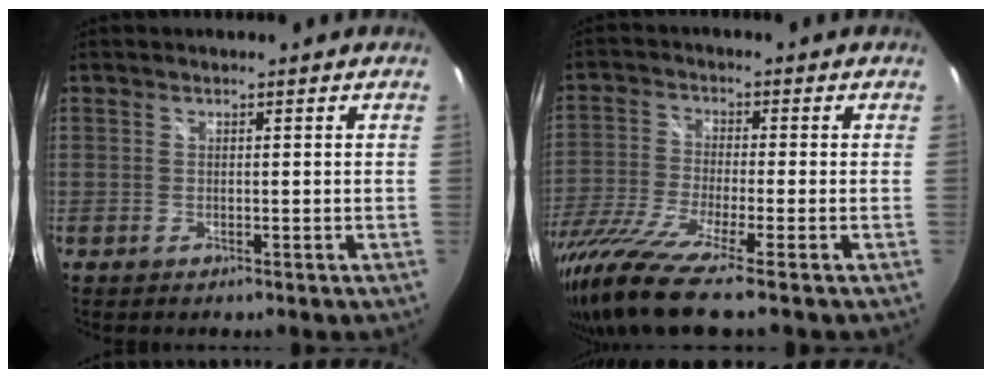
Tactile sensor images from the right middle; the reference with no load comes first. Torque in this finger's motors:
{"motor_torque": [1.17, -0.97, 0.55, 0.21]}